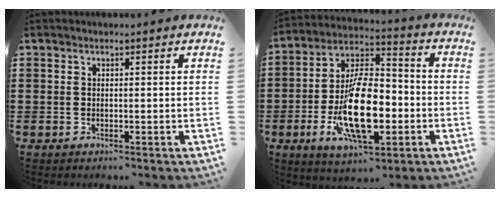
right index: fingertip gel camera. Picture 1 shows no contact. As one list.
[{"total": 15.8, "force": [-4.2, 7.4, 13.3], "torque": [-0.254, -0.005, -0.076]}]